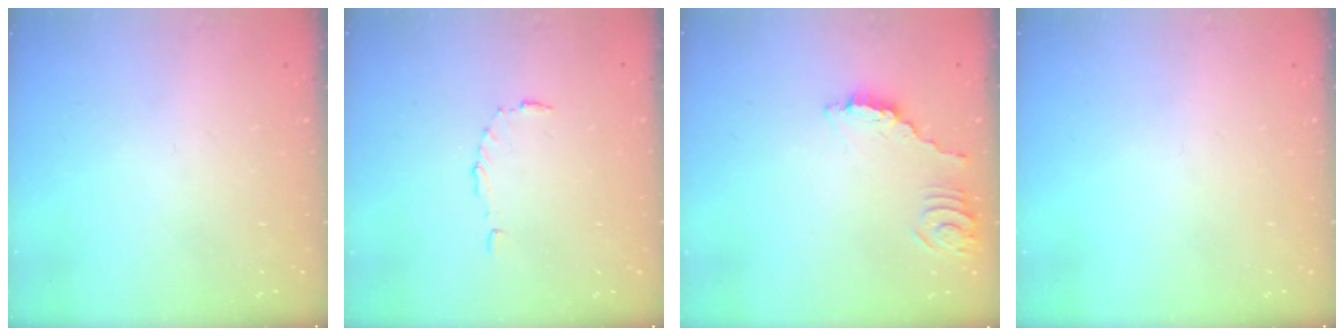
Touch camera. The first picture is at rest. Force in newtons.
{"total": 3.1, "press": 3.1, "slide": 0.4}
{"total": 3.0, "press": 3.0, "slide": 0.1}
{"total": 0.0}